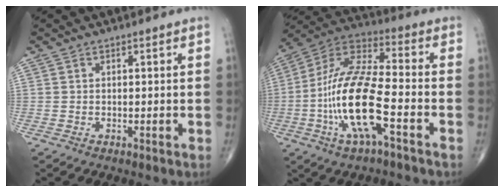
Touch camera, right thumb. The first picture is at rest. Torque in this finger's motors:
{"motor_torque": [2.07, 1.80, 2.24, -0.53, 0.67]}